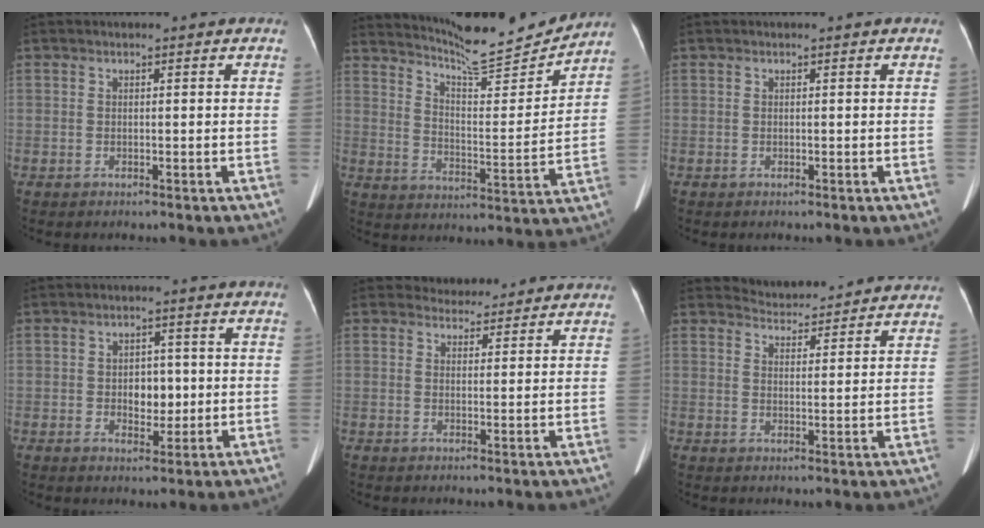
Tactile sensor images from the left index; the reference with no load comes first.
{"total": 14.4, "force": [13.8, 0.0, 3.9], "torque": [-0.071, -0.035, 0.206]}
{"total": 0.0}
{"total": 4.4, "force": [-1.2, 2.7, 3.2], "torque": [-0.044, 0.006, -0.010]}
{"total": 5.0, "force": [4.8, 1.4, 0.1], "torque": [0.000, 0.014, 0.059]}
{"total": 10.3, "force": [10.1, 1.5, 0.9], "torque": [-0.006, 0.011, 0.122]}